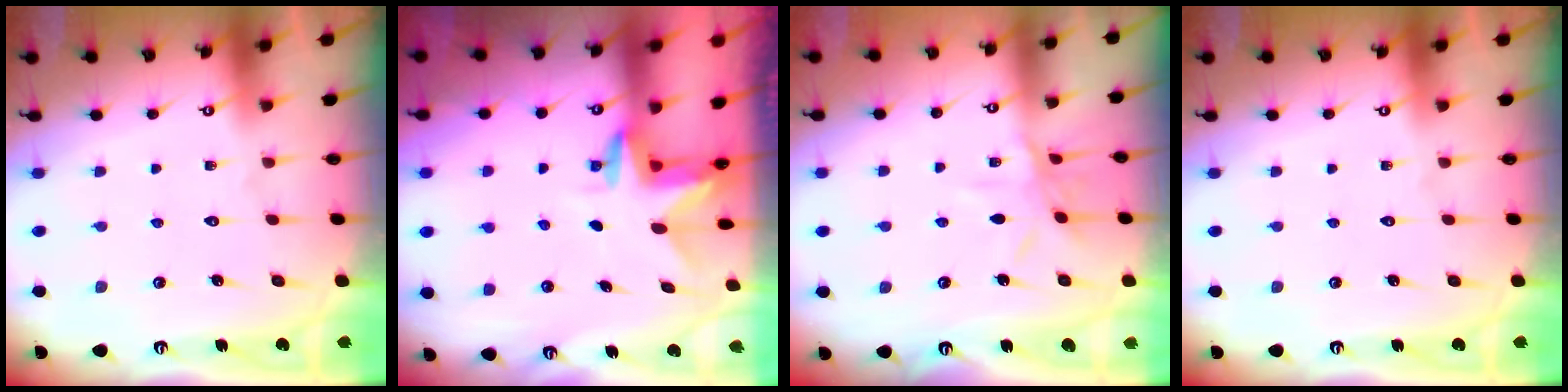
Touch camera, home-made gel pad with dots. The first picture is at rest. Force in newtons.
{"total": 2.9, "press": 2.9, "slide": 0.1}
{"total": 7.5, "press": 7.5, "slide": 0.4}
{"total": 0.0}